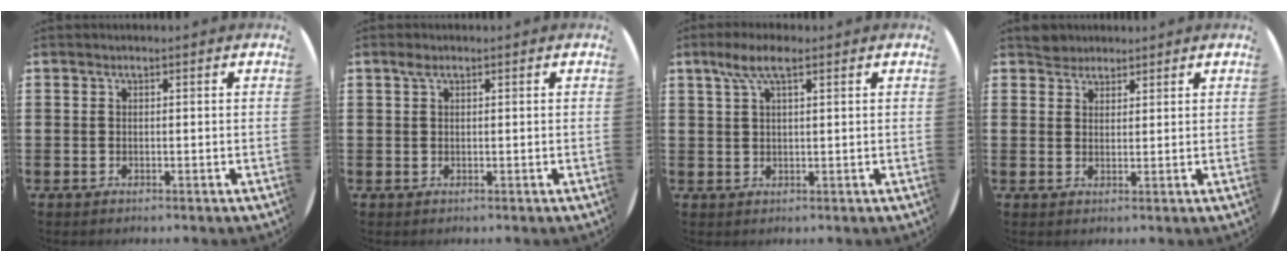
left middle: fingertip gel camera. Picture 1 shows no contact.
{"total": 0.9, "force": [0.5, 0.5, 0.6], "torque": [-0.006, 0.002, 0.007]}
{"total": 4.4, "force": [2.4, 1.2, 3.4], "torque": [-0.073, 0.008, 0.042]}
{"total": 2.5, "force": [2.3, 0.9, -0.2], "torque": [0.007, 0.002, 0.044]}